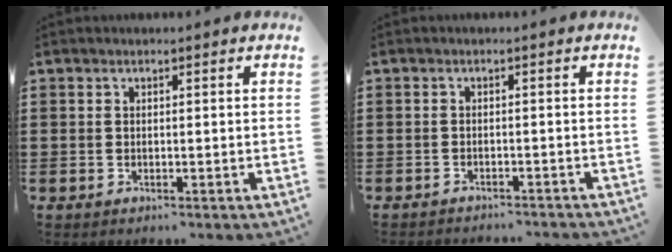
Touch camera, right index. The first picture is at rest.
{"total": 1.3, "force": [-1.3, 0.0, 0.1], "torque": [-0.006, 0.003, -0.027]}